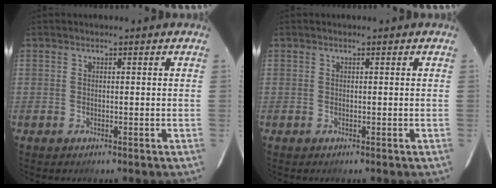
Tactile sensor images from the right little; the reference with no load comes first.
{"total": 0.0}